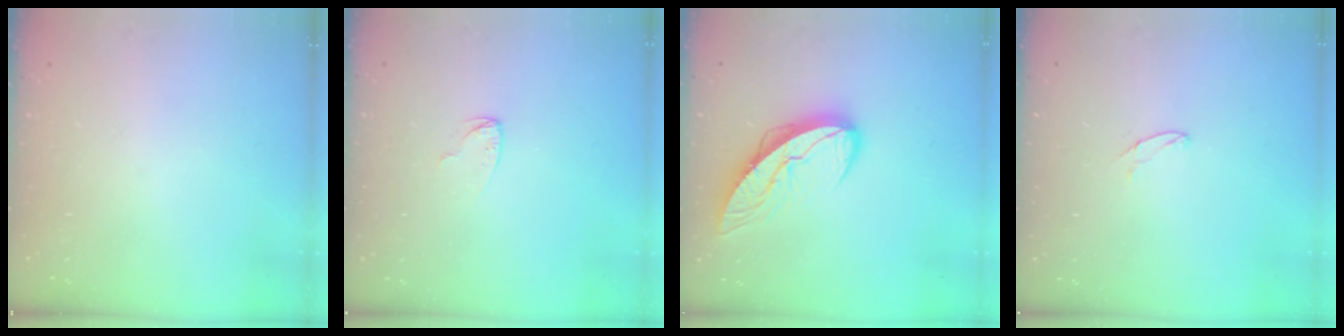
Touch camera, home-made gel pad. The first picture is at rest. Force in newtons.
{"total": 3.5, "press": 3.5, "slide": 0.3}
{"total": 9.8, "press": 9.7, "slide": 0.9}
{"total": 4.2, "press": 4.2, "slide": 0.3}